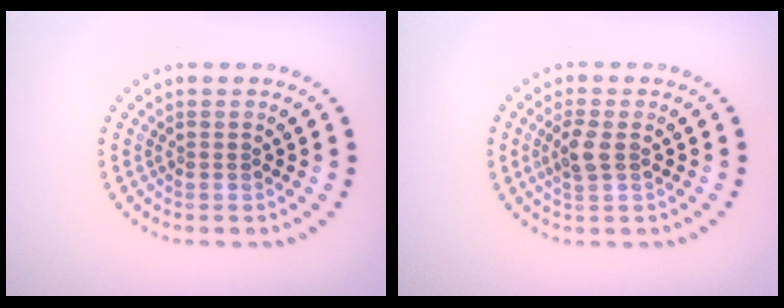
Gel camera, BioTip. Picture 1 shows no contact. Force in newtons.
{"total": 2.0, "press": 2.0, "slide": 0.6}